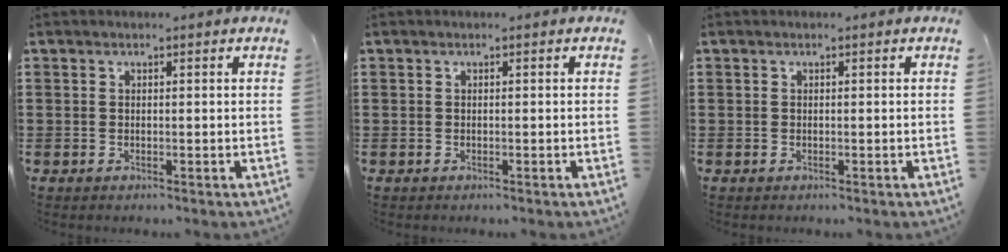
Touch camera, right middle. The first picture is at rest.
{"total": 0.0}
{"total": 0.0}